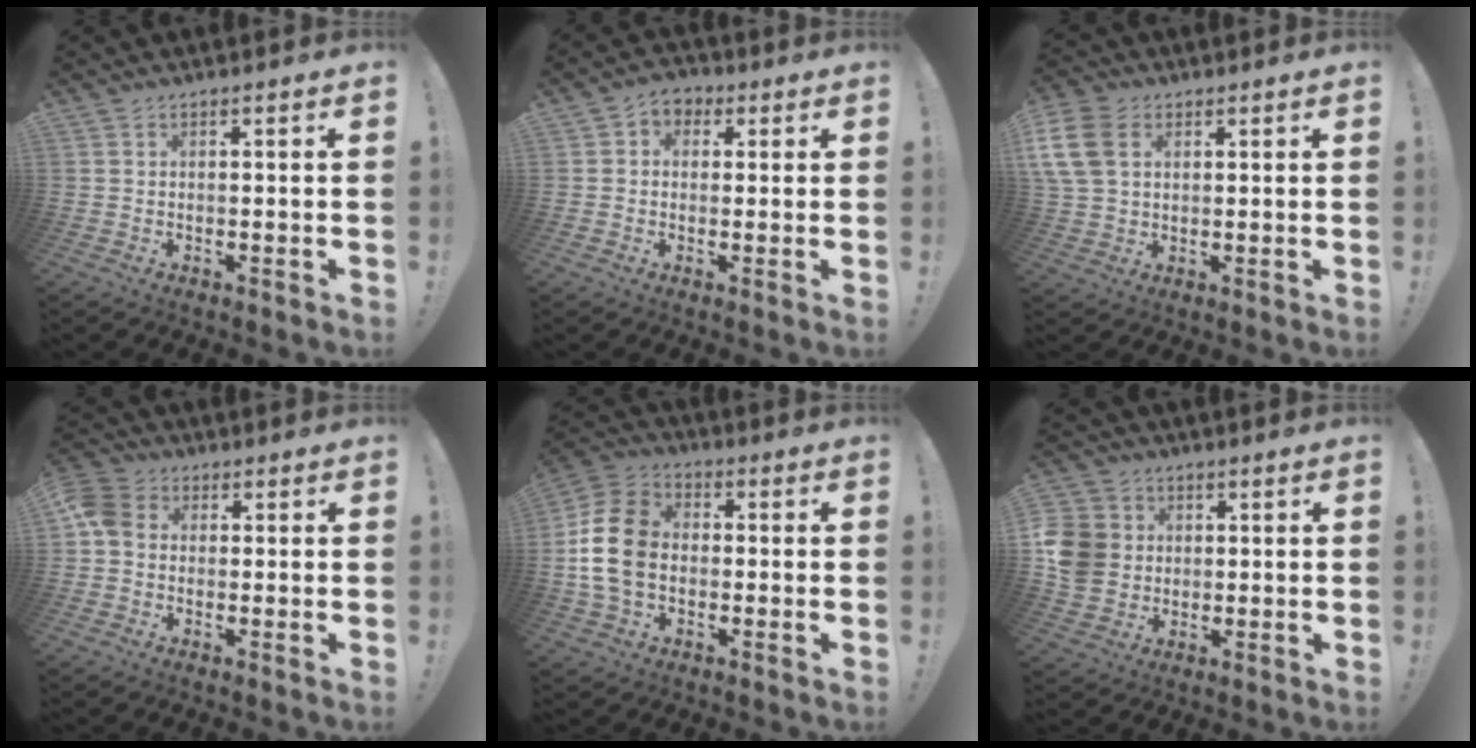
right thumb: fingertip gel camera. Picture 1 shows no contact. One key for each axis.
{"total": 4.2, "fx": 0.0, "fy": 3.8, "fz": 1.9, "tx": -0.029, "ty": 0.008, "tz": 0.001}
{"total": 12.1, "fx": 3.7, "fy": 8.6, "fz": 7.7, "tx": -0.162, "ty": -0.002, "tz": 0.076}
{"total": 6.5, "fx": 0.3, "fy": 5.2, "fz": 3.9, "tx": -0.075, "ty": 0.013, "tz": 0.010}
{"total": 15.8, "fx": -1.3, "fy": 11.8, "fz": 10.4, "tx": -0.175, "ty": 0.027, "tz": -0.021}
{"total": 11.1, "fx": 0.1, "fy": 9.9, "fz": 5.1, "tx": -0.109, "ty": 0.009, "tz": 0.008}